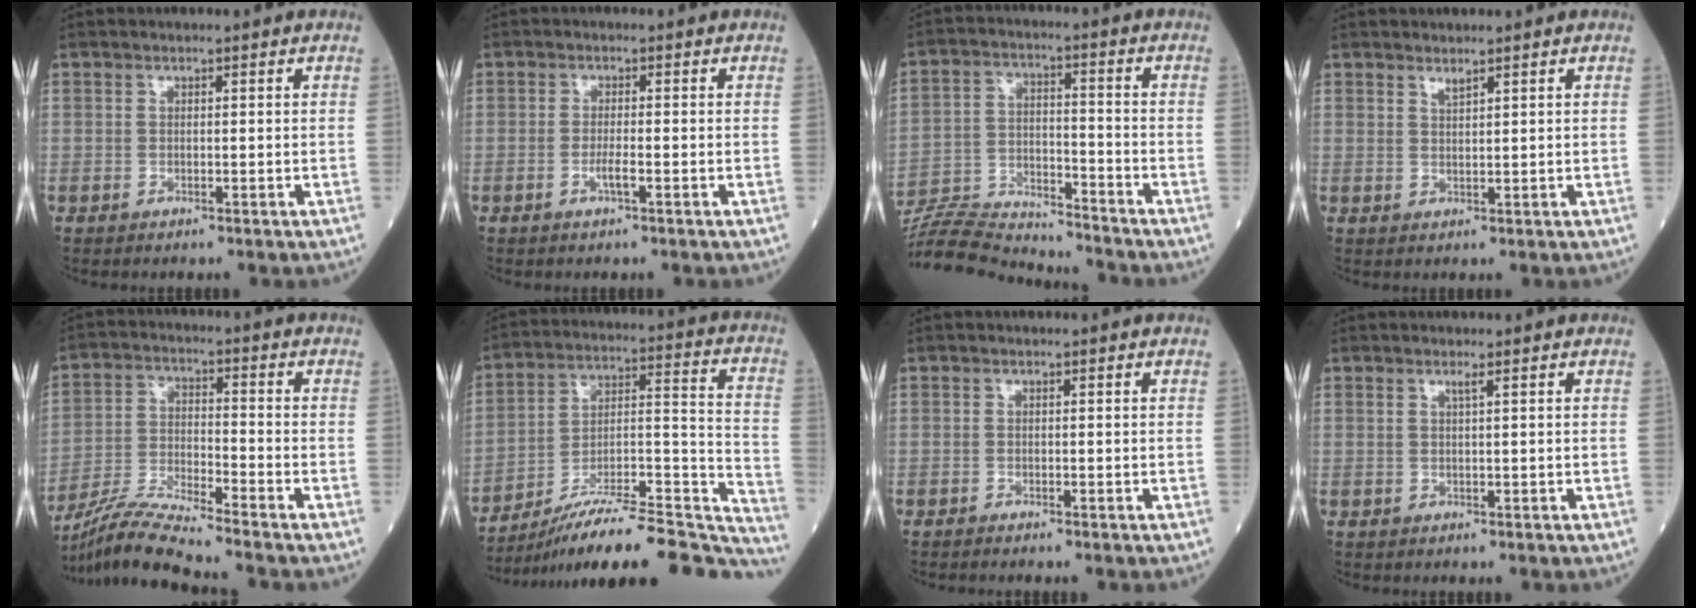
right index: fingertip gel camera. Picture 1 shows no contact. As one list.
[{"total": 1.8, "force": [-0.7, -0.1, 1.7], "torque": [-0.035, -0.001, -0.013]}, {"total": 15.5, "force": [-15.2, 0.9, 3.2], "torque": [-0.063, 0.013, -0.250]}, {"total": 1.1, "force": [1.0, -0.1, 0.5], "torque": [-0.011, -0.005, 0.023]}, {"total": 10.7, "force": [-9.9, -1.7, 3.8], "torque": [-0.077, -0.015, -0.185]}, {"total": 27.7, "force": [-24.1, 3.6, 13.2], "torque": [-0.132, 0.016, -0.355]}, {"total": 1.0, "force": [-0.9, -0.1, 0.5], "torque": [-0.009, 0.000, -0.011]}, {"total": 0.7, "force": [0.4, -0.3, 0.6], "torque": [-0.019, -0.002, 0.013]}]